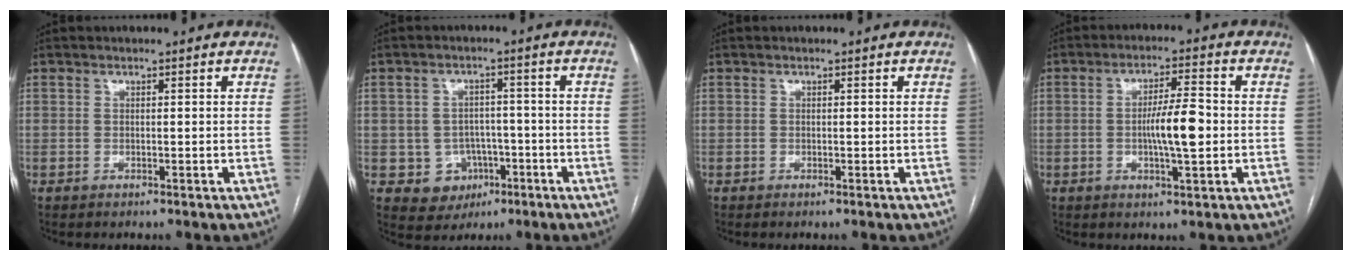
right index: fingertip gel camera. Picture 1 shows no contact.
{"total": 6.2, "force": [-2.1, 5.7, 1.1], "torque": [-0.009, 0.015, -0.018]}
{"total": 0.0}
{"total": 7.3, "force": [-0.8, 1.1, 7.2], "torque": [-0.125, 0.004, -0.015]}